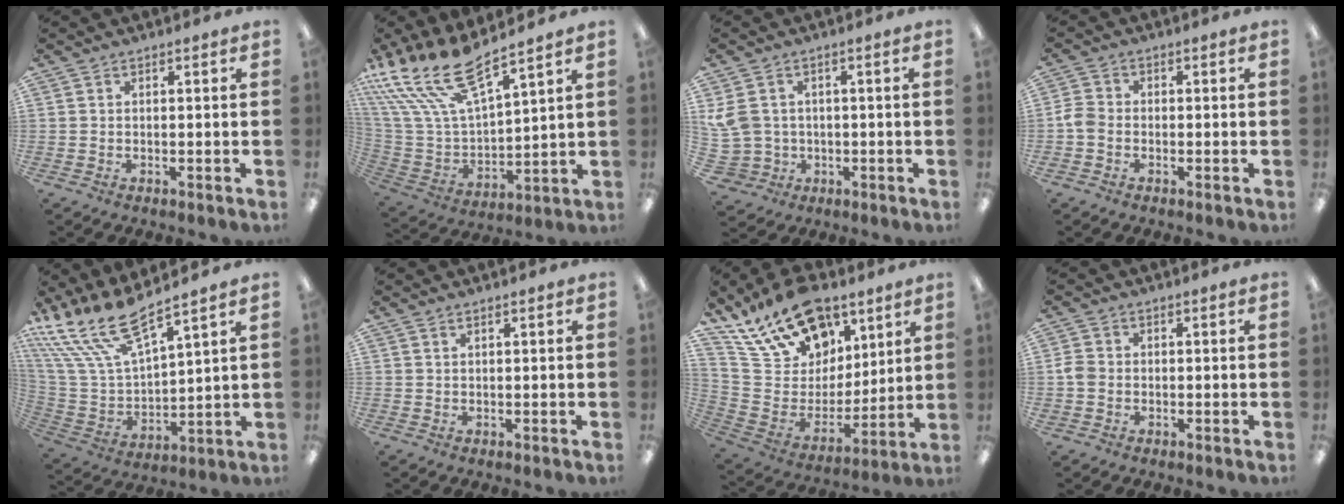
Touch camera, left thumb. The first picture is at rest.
{"total": 18.2, "force": [13.8, 5.4, 10.7], "torque": [-0.269, -0.091, 0.248]}
{"total": 7.2, "force": [1.0, 6.6, 2.6], "torque": [-0.081, 0.003, 0.022]}
{"total": 3.2, "force": [-1.1, 2.4, 1.8], "torque": [-0.036, 0.007, -0.021]}
{"total": 17.3, "force": [13.1, 5.1, 10.1], "torque": [-0.258, -0.086, 0.236]}
{"total": 0.7, "force": [0.5, 0.1, 0.4], "torque": [-0.009, 0.001, 0.009]}
{"total": 21.3, "force": [14.9, 12.3, 9.0], "torque": [-0.163, -0.087, 0.273]}
{"total": 2.8, "force": [-0.4, 2.4, 1.3], "torque": [-0.024, 0.006, -0.008]}